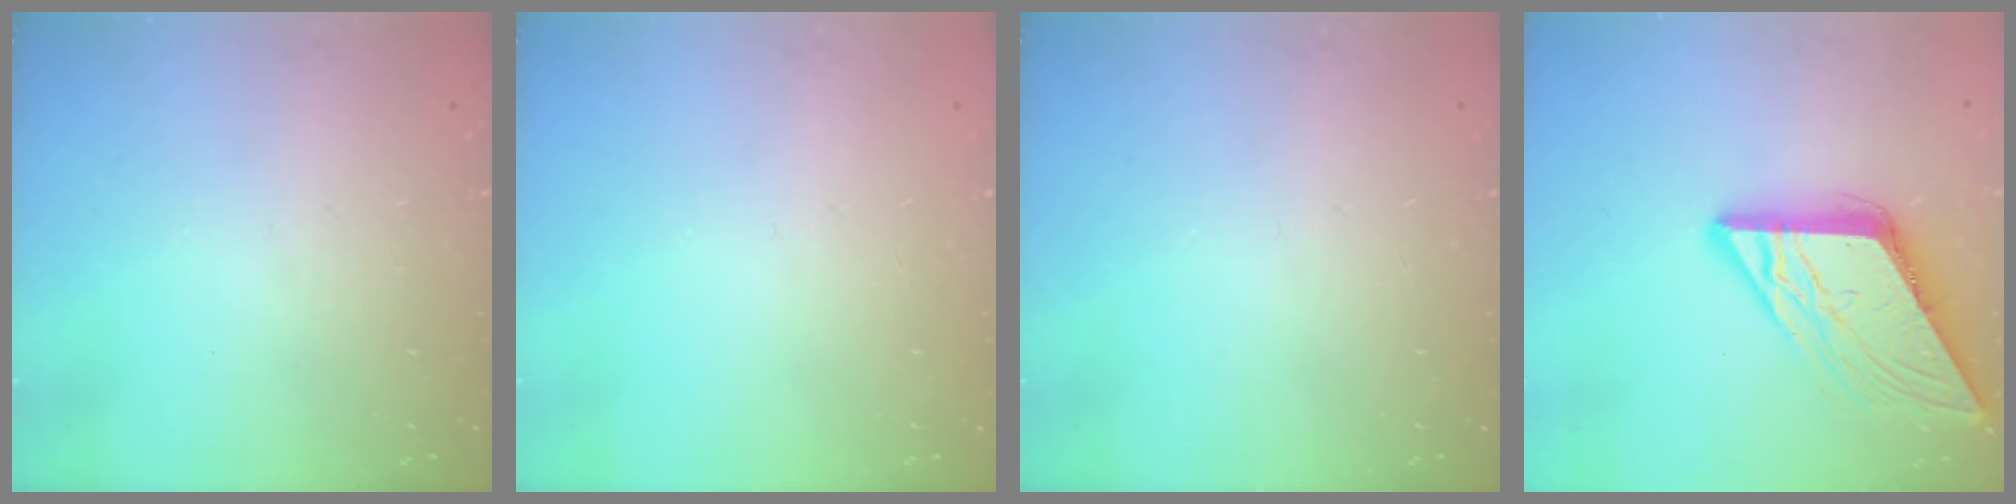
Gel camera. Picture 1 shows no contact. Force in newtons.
{"total": 0.0}
{"total": 0.0}
{"total": 11.3, "press": 11.2, "slide": 1.2}